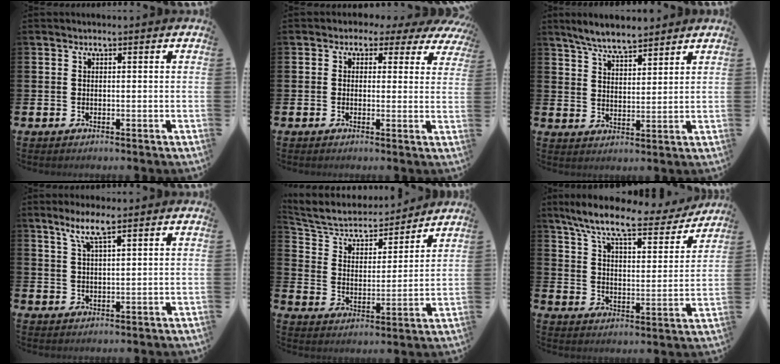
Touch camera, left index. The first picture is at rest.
{"total": 1.8, "force": [0.2, 1.7, 0.7], "torque": [-0.020, 0.001, -0.005]}
{"total": 6.1, "force": [5.8, 1.0, 1.6], "torque": [-0.054, -0.017, 0.107]}
{"total": 3.4, "force": [2.1, 0.7, 2.6], "torque": [-0.052, 0.004, 0.036]}
{"total": 6.9, "force": [6.3, 2.4, 1.4], "torque": [-0.070, -0.044, 0.106]}
{"total": 9.9, "force": [8.5, 1.8, 4.7], "torque": [-0.122, -0.047, 0.143]}